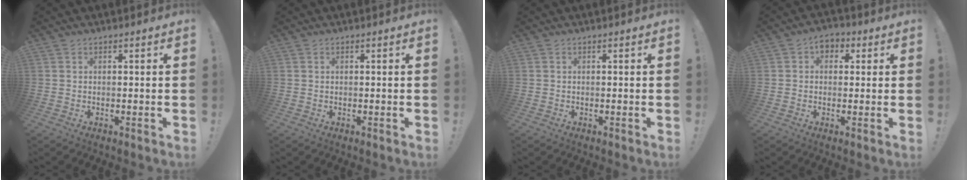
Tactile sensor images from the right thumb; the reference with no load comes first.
{"total": 0.0}
{"total": 0.0}
{"total": 4.4, "force": [0.7, 3.7, 2.3], "torque": [-0.022, 0.003, 0.010]}